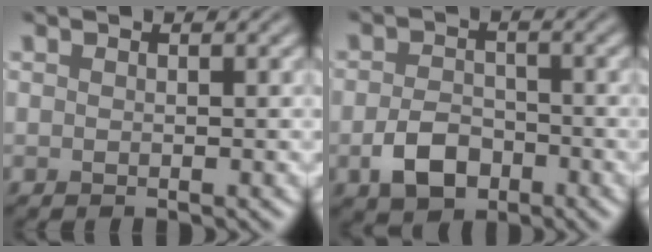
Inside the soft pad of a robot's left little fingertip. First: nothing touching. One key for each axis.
{"total": 3.9, "fx": -1.8, "fy": 2.7, "fz": 2.3, "tx": -0.046, "ty": -0.002, "tz": -0.037}